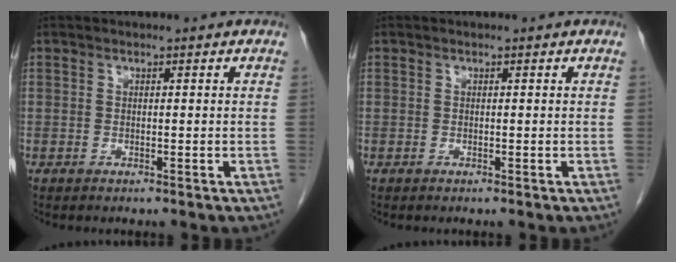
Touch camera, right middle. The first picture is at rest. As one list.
[{"total": 0.0}]